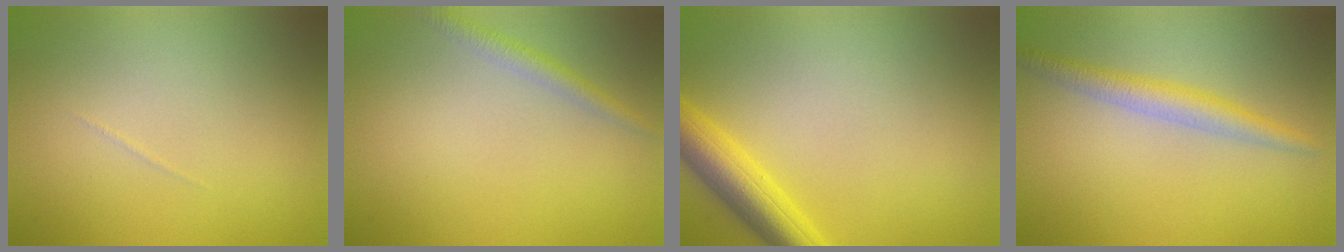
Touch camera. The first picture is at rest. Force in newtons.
{"total": 1.6, "press": 1.6, "slide": 0.1}
{"total": 4.5, "press": 4.5, "slide": 0.2}
{"total": 2.6, "press": 2.6, "slide": 0.0}